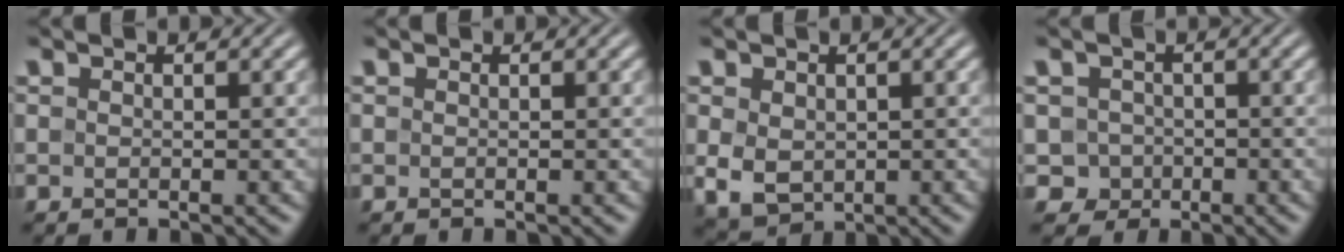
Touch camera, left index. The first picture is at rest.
{"total": 0.0}
{"total": 3.3, "force": [0.1, 2.5, 2.1], "torque": [-0.045, -0.008, 0.008]}
{"total": 2.4, "force": [-0.7, 2.3, 0.4], "torque": [0.005, 0.000, -0.012]}